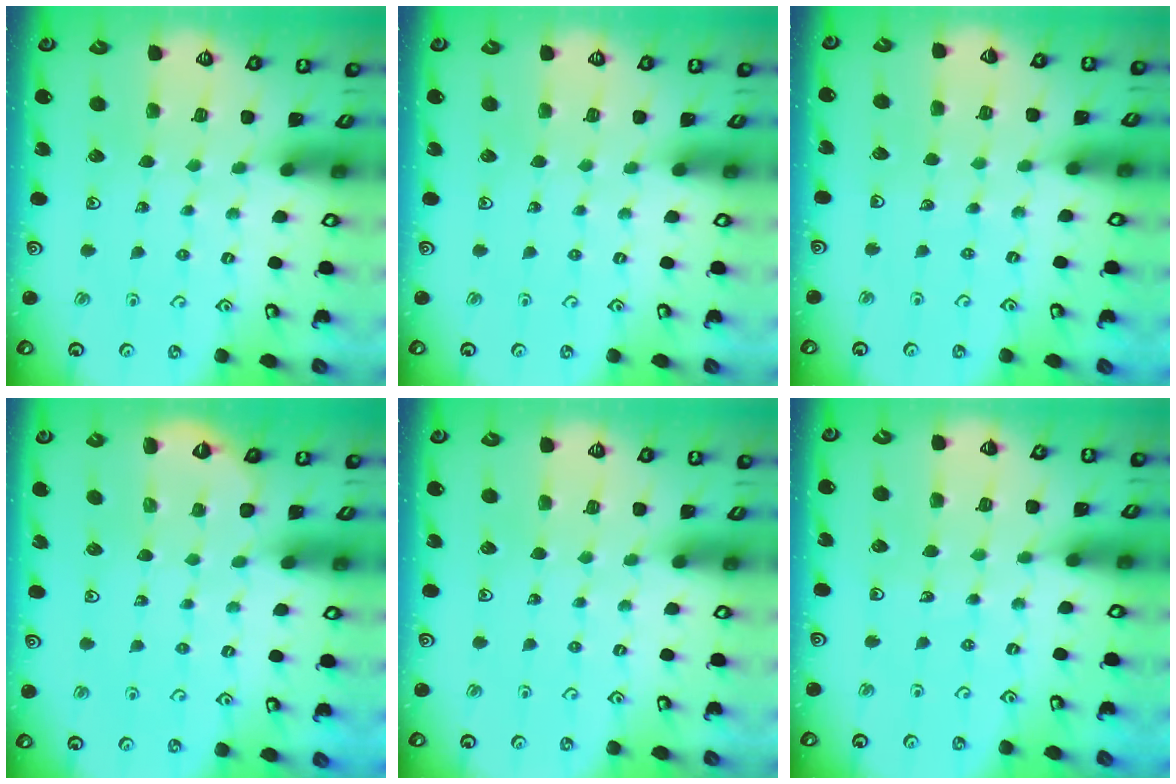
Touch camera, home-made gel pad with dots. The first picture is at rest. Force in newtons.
{"total": 0.0}
{"total": 2.4, "press": 2.4, "slide": 0.2}
{"total": 1.9, "press": 0.5, "slide": 1.9}
{"total": 0.0}
{"total": 4.7, "press": 4.4, "slide": 1.4}